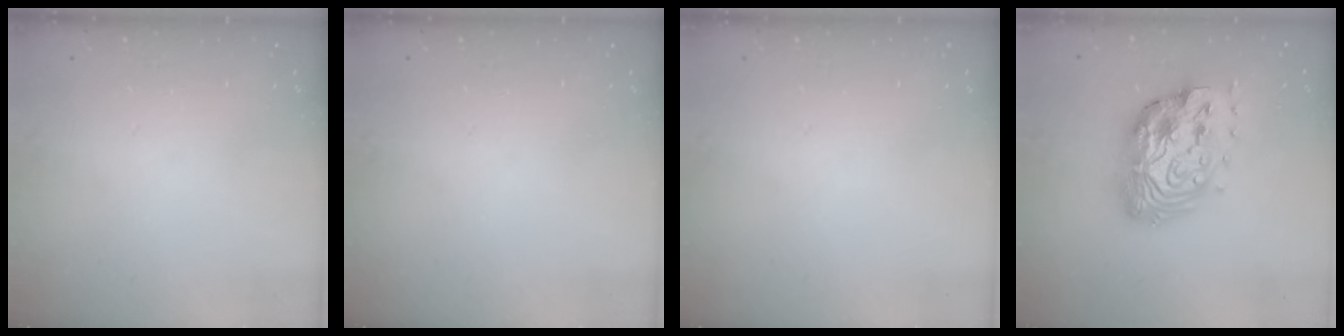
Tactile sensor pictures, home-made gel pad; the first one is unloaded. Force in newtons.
{"total": 0.0}
{"total": 0.0}
{"total": 18.2, "press": 18.1, "slide": 1.3}